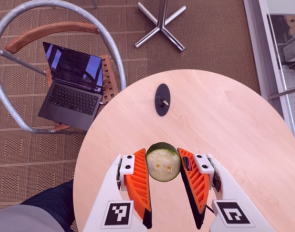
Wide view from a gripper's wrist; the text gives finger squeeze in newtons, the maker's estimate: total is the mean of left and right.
{"total": 8.7, "left": 8.4, "right": 9.0}